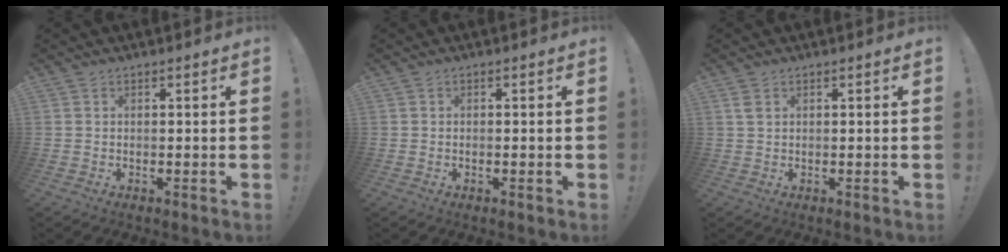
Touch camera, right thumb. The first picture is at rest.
{"total": 0.0}
{"total": 2.1, "force": [1.2, 1.2, 1.3], "torque": [-0.020, 0.001, 0.020]}